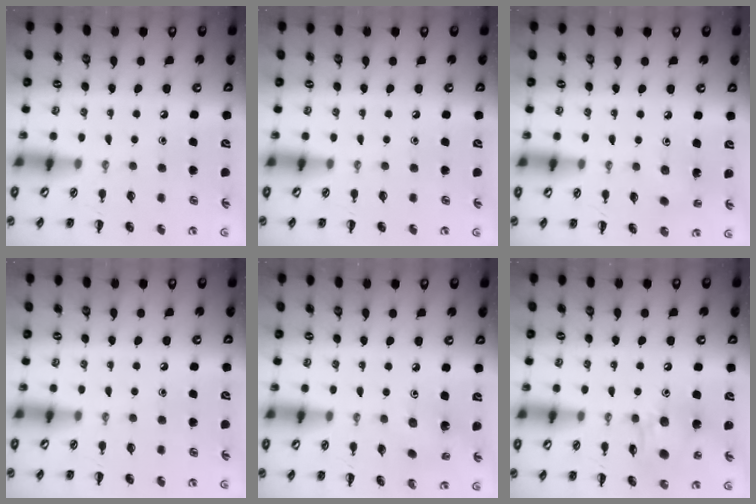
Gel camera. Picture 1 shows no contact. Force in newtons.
{"total": 0.0}
{"total": 2.5, "press": 2.4, "slide": 0.8}
{"total": 0.0}
{"total": 1.8, "press": 1.7, "slide": 0.8}
{"total": 12.4, "press": 12.2, "slide": 2.6}